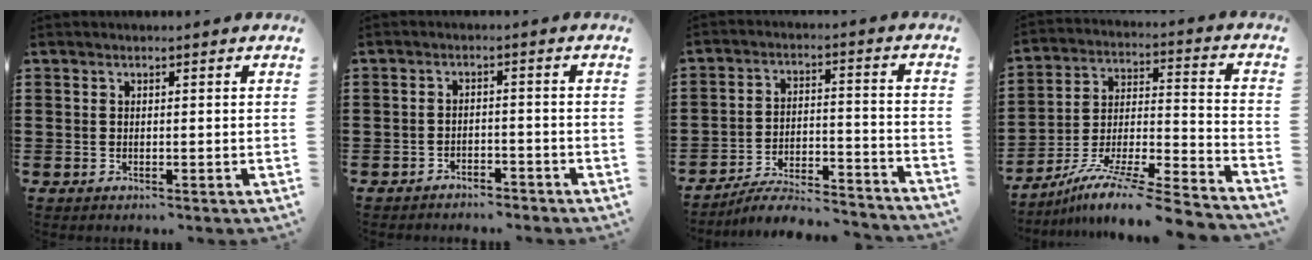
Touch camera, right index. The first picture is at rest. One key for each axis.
{"total": 2.4, "fx": -2.3, "fy": 0.5, "fz": 0.1, "tx": -0.010, "ty": 0.002, "tz": -0.050}
{"total": 6.1, "fx": -5.8, "fy": 0.7, "fz": 1.8, "tx": -0.032, "ty": 0.003, "tz": -0.114}
{"total": 10.3, "fx": -8.6, "fy": 0.5, "fz": 5.7, "tx": -0.094, "ty": 0.009, "tz": -0.169}